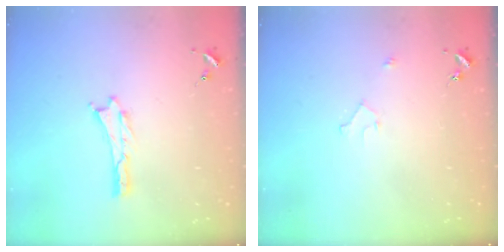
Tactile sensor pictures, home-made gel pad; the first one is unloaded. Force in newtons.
{"total": 1.8, "press": 1.7, "slide": 0.2}